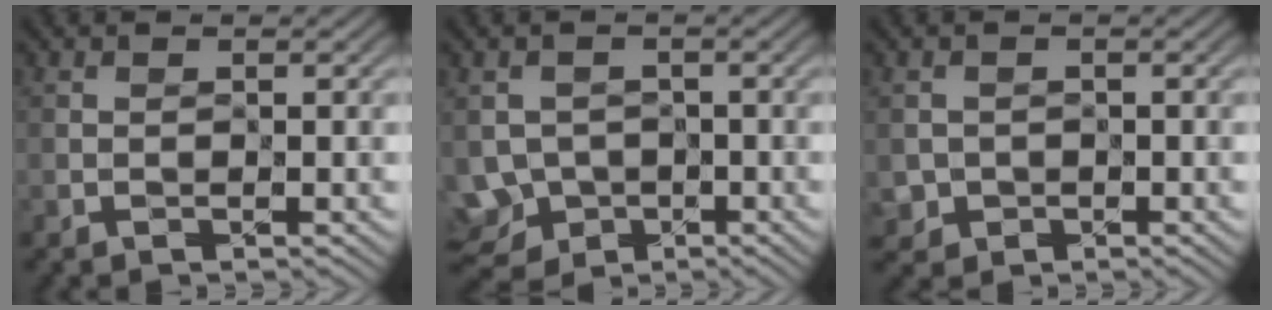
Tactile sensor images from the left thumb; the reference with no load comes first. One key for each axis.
{"total": 4.6, "fx": -2.4, "fy": 3.9, "fz": 0.8, "tx": -0.017, "ty": -0.010, "tz": -0.043}
{"total": 1.4, "fx": -0.3, "fy": 1.2, "fz": -0.7, "tx": 0.018, "ty": -0.007, "tz": -0.007}